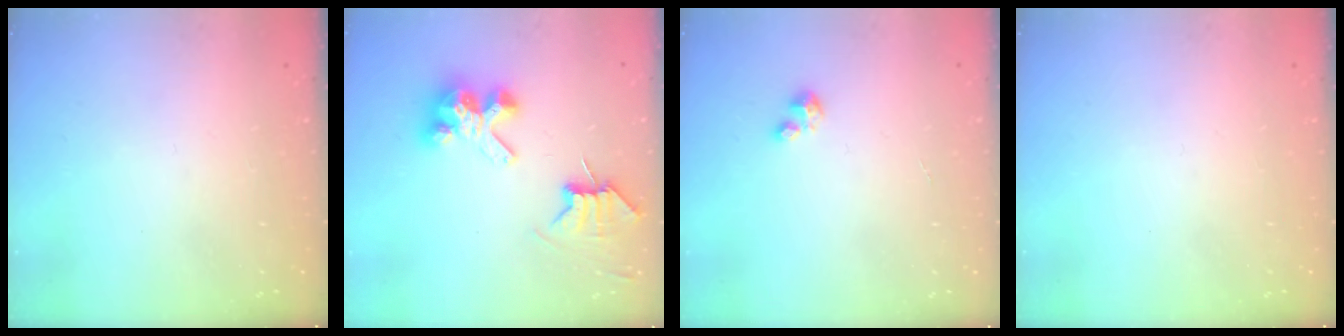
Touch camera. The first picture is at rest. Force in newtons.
{"total": 7.1, "press": 7.1, "slide": 0.7}
{"total": 2.0, "press": 2.0, "slide": 0.2}
{"total": 0.0}